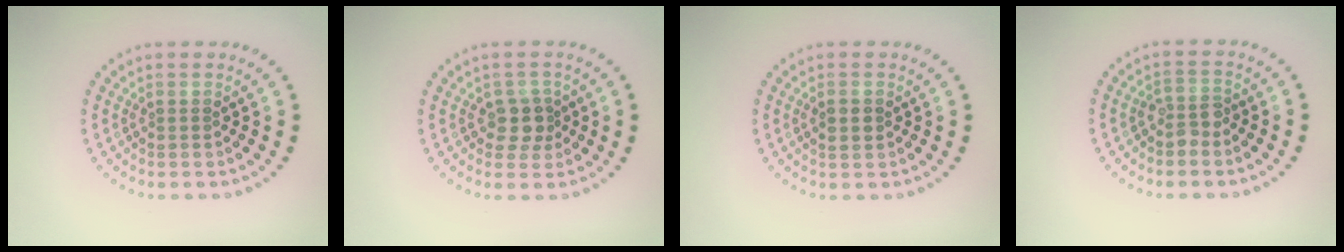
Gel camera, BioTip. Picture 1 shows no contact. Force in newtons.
{"total": 2.4, "press": 2.1, "slide": 1.2}
{"total": 1.2, "press": 1.2, "slide": 0.1}
{"total": 1.8, "press": 1.6, "slide": 0.8}